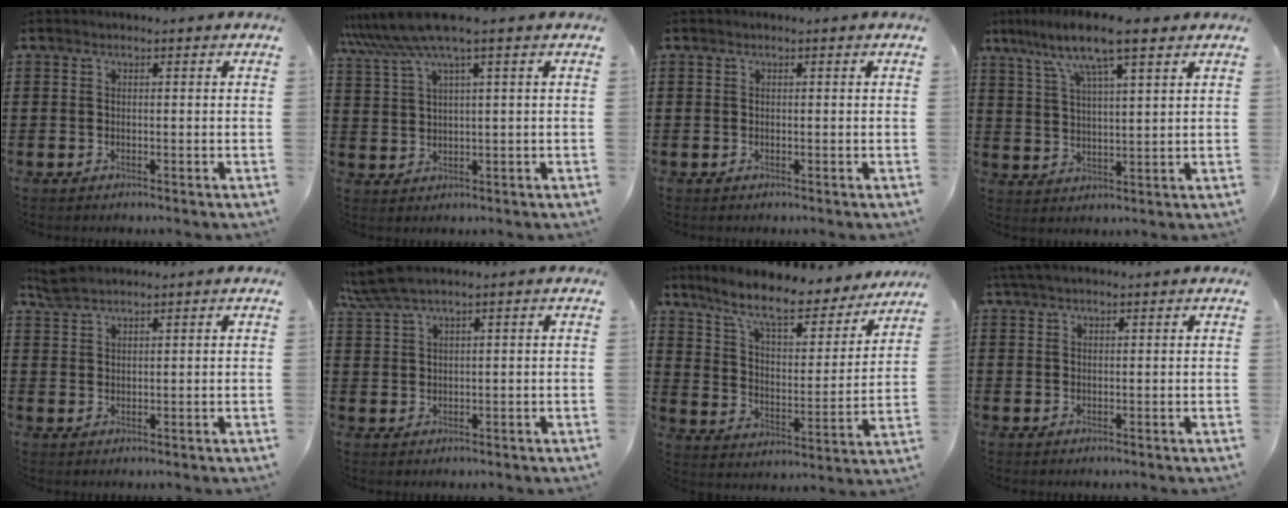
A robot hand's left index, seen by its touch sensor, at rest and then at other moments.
{"total": 6.6, "force": [4.2, -0.2, 5.1], "torque": [-0.126, -0.014, 0.070]}
{"total": 0.0}
{"total": 9.0, "force": [6.3, 1.3, 6.3], "torque": [-0.139, -0.013, 0.108]}
{"total": 3.5, "force": [3.0, 0.9, 1.4], "torque": [-0.036, 0.001, 0.058]}
{"total": 4.1, "force": [3.0, 0.3, 2.7], "torque": [-0.059, 0.001, 0.056]}
{"total": 10.0, "force": [8.4, 1.6, 5.2], "torque": [-0.126, -0.049, 0.141]}
{"total": 2.3, "force": [1.8, 0.6, 1.3], "torque": [-0.028, 0.004, 0.034]}